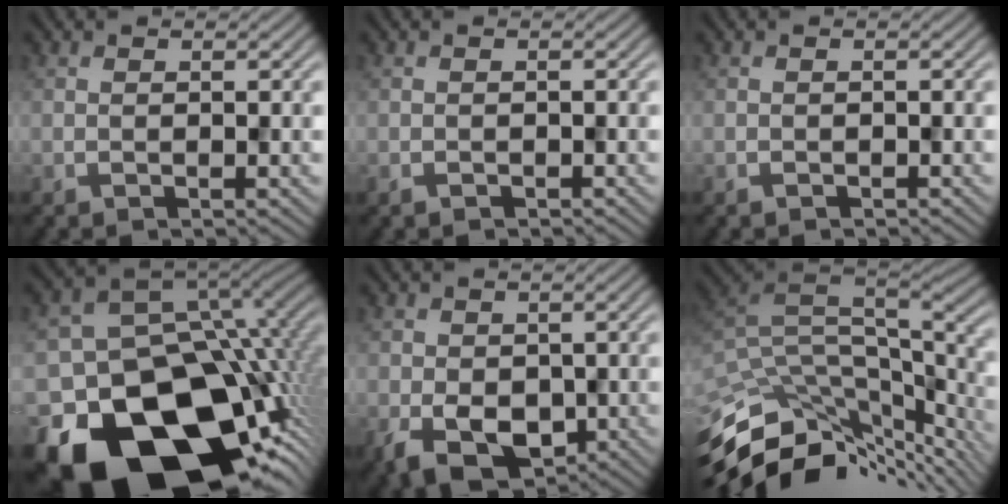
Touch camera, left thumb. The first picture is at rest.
{"total": 0.9, "force": [-0.7, 0.5, 0.2], "torque": [-0.003, -0.005, -0.015]}
{"total": 0.6, "force": [-0.5, 0.3, 0.1], "torque": [0.000, -0.005, -0.009]}
{"total": 22.5, "force": [-11.0, 14.9, 12.8], "torque": [-0.262, -0.047, -0.152]}
{"total": 6.7, "force": [-1.9, 4.8, 4.3], "torque": [-0.092, -0.023, -0.032]}
{"total": 12.1, "force": [-5.1, 5.3, 9.6], "torque": [-0.217, -0.015, -0.077]}